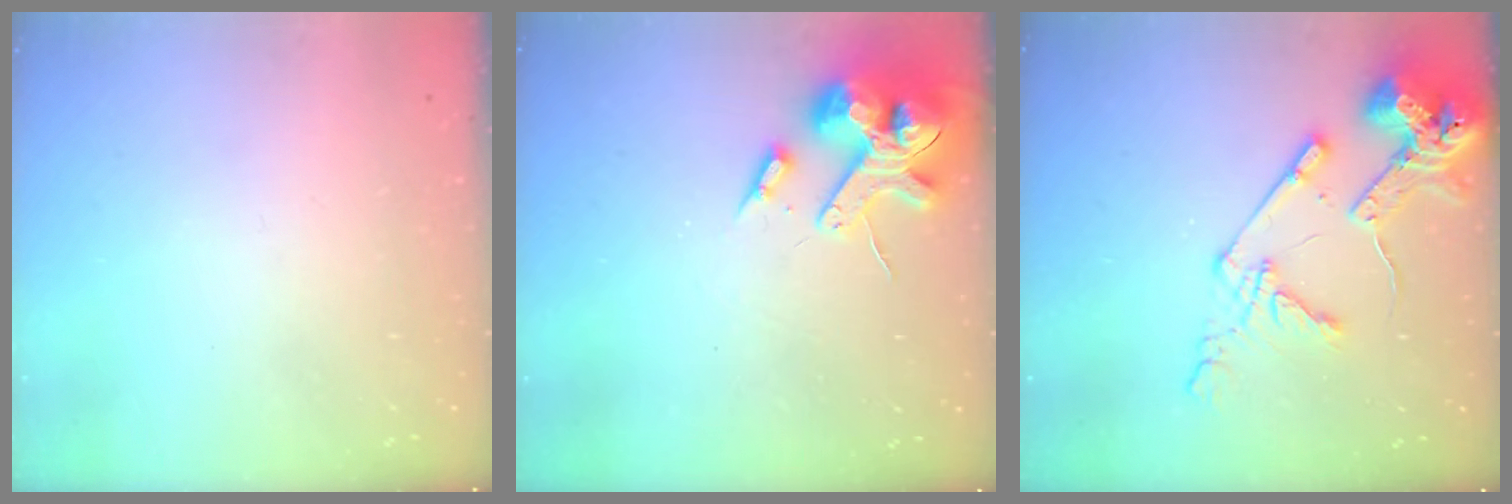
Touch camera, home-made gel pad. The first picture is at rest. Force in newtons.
{"total": 15.2, "press": 15.0, "slide": 2.4}
{"total": 15.3, "press": 15.1, "slide": 2.1}